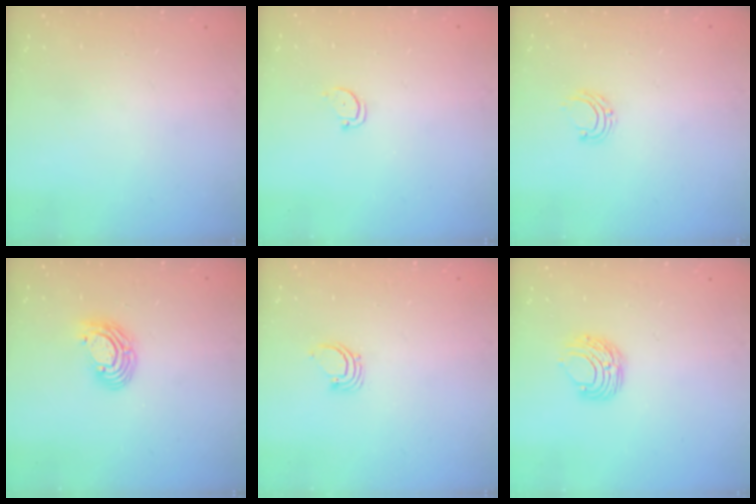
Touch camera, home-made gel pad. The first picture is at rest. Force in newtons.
{"total": 2.0, "press": 2.0, "slide": 0.2}
{"total": 6.5, "press": 6.5, "slide": 0.4}
{"total": 7.9, "press": 7.8, "slide": 1.2}
{"total": 2.5, "press": 2.5, "slide": 0.1}
{"total": 6.7, "press": 6.7, "slide": 0.5}